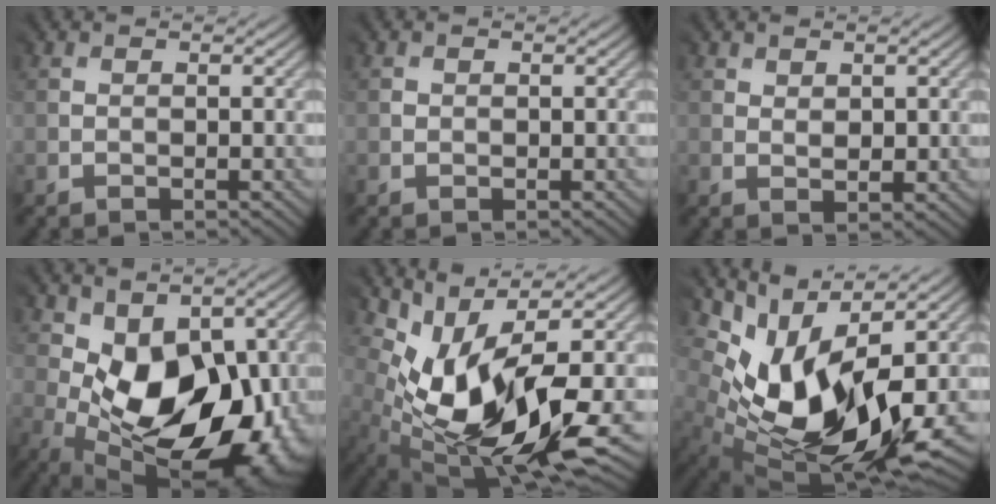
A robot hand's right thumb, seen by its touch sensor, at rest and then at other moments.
{"total": 0.8, "force": [0.3, 0.7, -0.1], "torque": [0.004, -0.001, 0.006]}
{"total": 2.2, "force": [1.6, 1.3, 0.6], "torque": [-0.011, -0.003, 0.034]}
{"total": 14.8, "force": [-0.5, 9.4, 11.4], "torque": [-0.158, -0.031, -0.005]}
{"total": 12.0, "force": [-0.1, 5.9, 10.4], "torque": [-0.204, -0.019, 0.002]}
{"total": 14.2, "force": [0.4, 8.3, 11.4], "torque": [-0.219, -0.020, 0.014]}